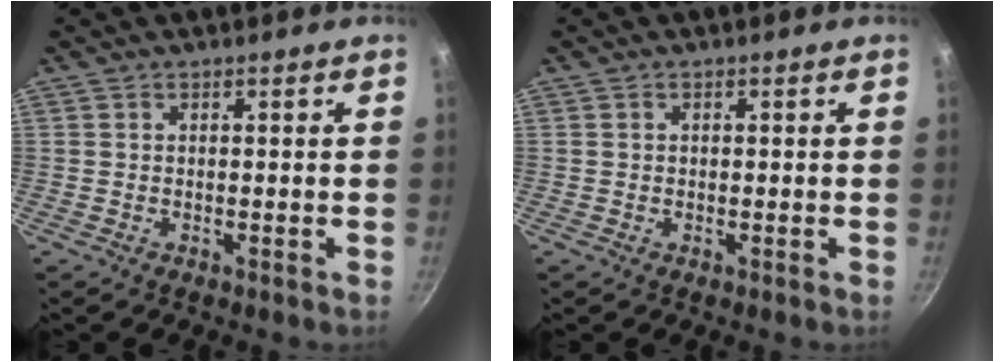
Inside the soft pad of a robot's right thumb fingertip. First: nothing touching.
{"total": 0.5, "force": [0.1, 0.5, 0.2], "torque": [0.000, 0.003, 0.001]}